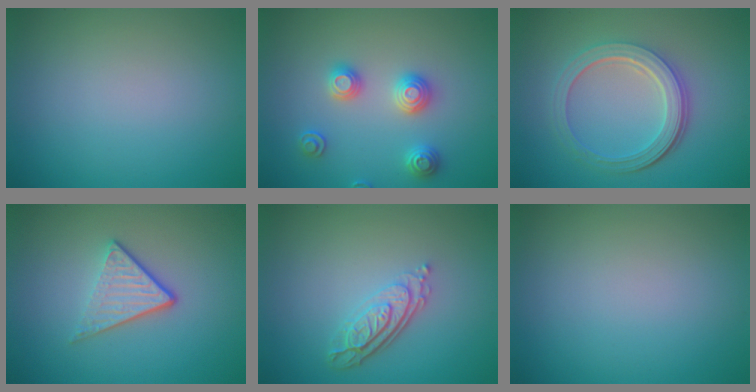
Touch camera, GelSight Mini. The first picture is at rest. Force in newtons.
{"total": 2.8, "press": 2.8, "slide": 0.2}
{"total": 5.1, "press": 3.7, "slide": 3.5}
{"total": 3.6, "press": 2.6, "slide": 2.5}
{"total": 3.8, "press": 2.7, "slide": 2.6}
{"total": 0.0}